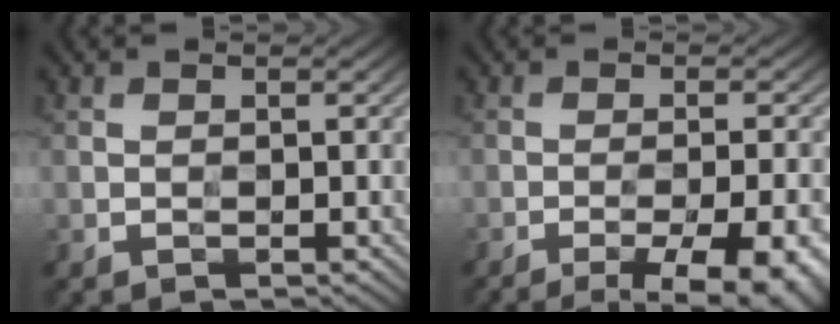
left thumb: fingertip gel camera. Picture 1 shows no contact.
{"total": 11.9, "force": [-7.4, 3.3, 8.7], "torque": [-0.105, 0.002, -0.082]}